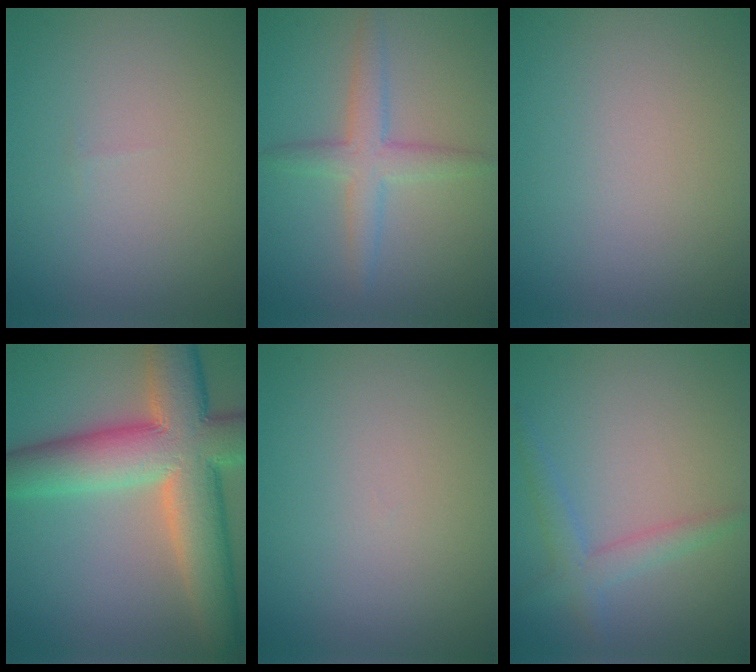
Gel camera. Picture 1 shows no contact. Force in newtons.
{"total": 3.2, "press": 3.2, "slide": 0.0}
{"total": 0.0}
{"total": 12.2, "press": 12.2, "slide": 0.7}
{"total": 0.0}
{"total": 2.5, "press": 2.5, "slide": 0.1}